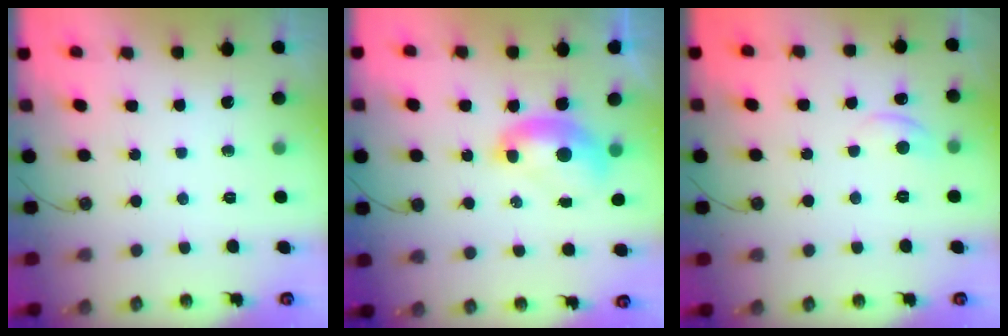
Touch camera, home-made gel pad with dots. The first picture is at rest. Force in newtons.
{"total": 2.3, "press": 2.3, "slide": 0.3}
{"total": 2.1, "press": 2.1, "slide": 0.5}